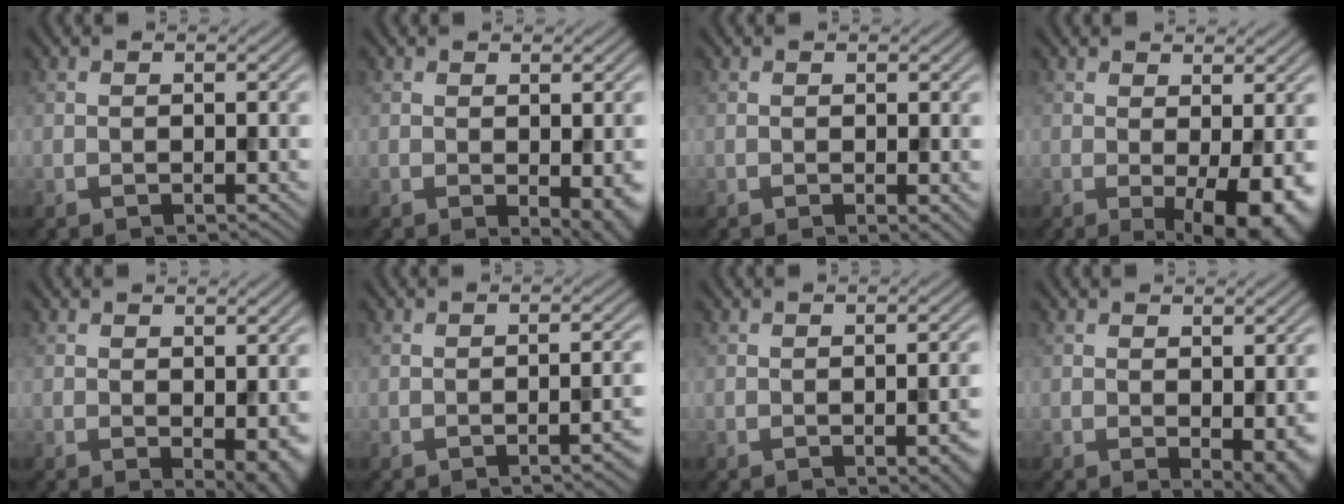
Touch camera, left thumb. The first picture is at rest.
{"total": 4.1, "force": [-0.9, 1.4, 3.7], "torque": [-0.043, -0.014, -0.006]}
{"total": 0.8, "force": [0.1, 0.2, 0.8], "torque": [-0.009, -0.004, 0.000]}
{"total": 5.8, "force": [-0.3, 2.1, 5.5], "torque": [-0.079, -0.010, -0.002]}
{"total": 3.1, "force": [-0.6, 1.4, 2.8], "torque": [-0.035, -0.010, -0.003]}
{"total": 3.3, "force": [-1.4, 0.7, 2.9], "torque": [-0.030, 0.006, -0.024]}
{"total": 3.9, "force": [-1.3, 1.1, 3.5], "torque": [-0.042, -0.003, -0.012]}
{"total": 3.6, "force": [-0.7, 1.5, 3.2], "torque": [-0.039, -0.012, -0.004]}